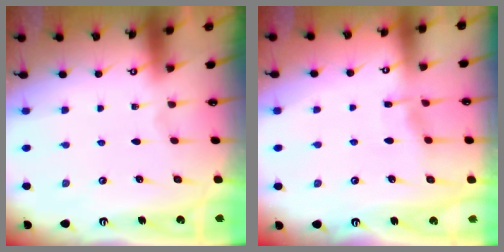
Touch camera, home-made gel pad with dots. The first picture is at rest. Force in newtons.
{"total": 4.9, "press": 4.9, "slide": 0.1}